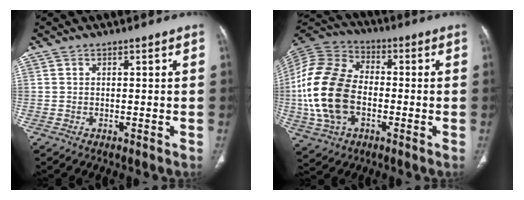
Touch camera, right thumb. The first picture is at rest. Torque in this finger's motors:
{"motor_torque": [-0.02, 1.47, 1.82, 0.01, 0.51]}